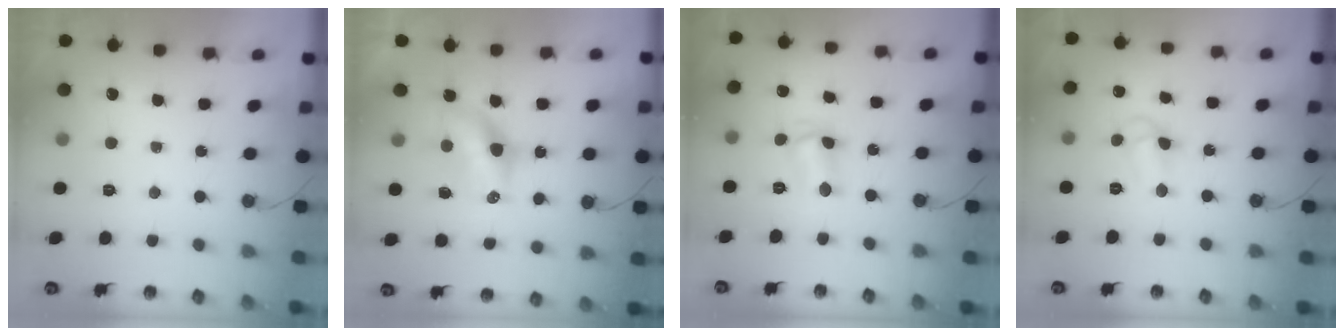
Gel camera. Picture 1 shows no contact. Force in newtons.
{"total": 6.9, "press": 6.9, "slide": 0.4}
{"total": 4.7, "press": 4.6, "slide": 1.3}
{"total": 6.4, "press": 6.4, "slide": 0.4}